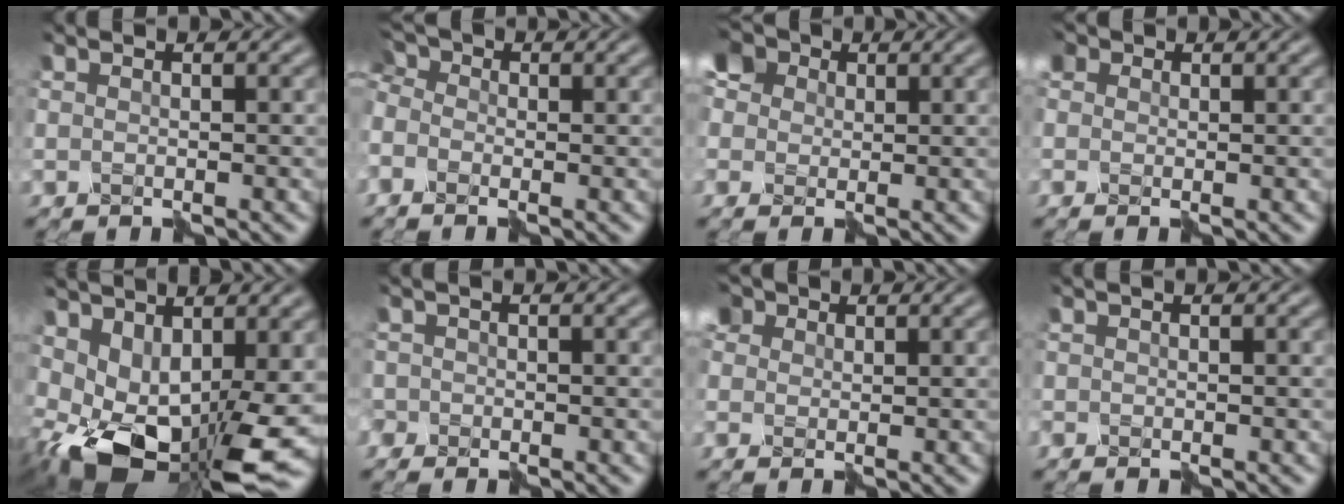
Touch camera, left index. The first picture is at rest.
{"total": 4.0, "force": [-0.9, 2.7, 2.8], "torque": [-0.076, 0.013, -0.022]}
{"total": 11.2, "force": [5.2, 7.8, 6.1], "torque": [-0.130, 0.036, 0.076]}
{"total": 3.3, "force": [1.3, 2.3, 2.0], "torque": [-0.050, 0.007, 0.013]}
{"total": 12.1, "force": [-2.4, 6.8, 9.7], "torque": [-0.182, -0.027, -0.026]}
{"total": 1.5, "force": [-1.2, 1.0, 0.0], "torque": [0.001, -0.001, -0.022]}
{"total": 4.9, "force": [2.4, 3.2, 2.8], "torque": [-0.078, 0.009, 0.034]}
{"total": 0.7, "force": [-0.6, 0.2, 0.3], "torque": [-0.006, 0.001, -0.009]}